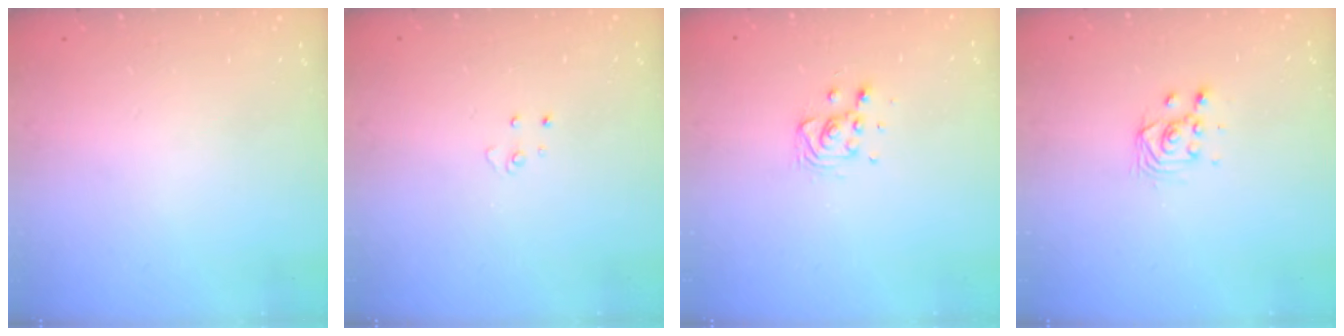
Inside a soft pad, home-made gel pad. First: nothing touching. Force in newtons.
{"total": 2.9, "press": 2.9, "slide": 0.2}
{"total": 8.3, "press": 8.0, "slide": 2.1}
{"total": 4.7, "press": 4.6, "slide": 1.2}